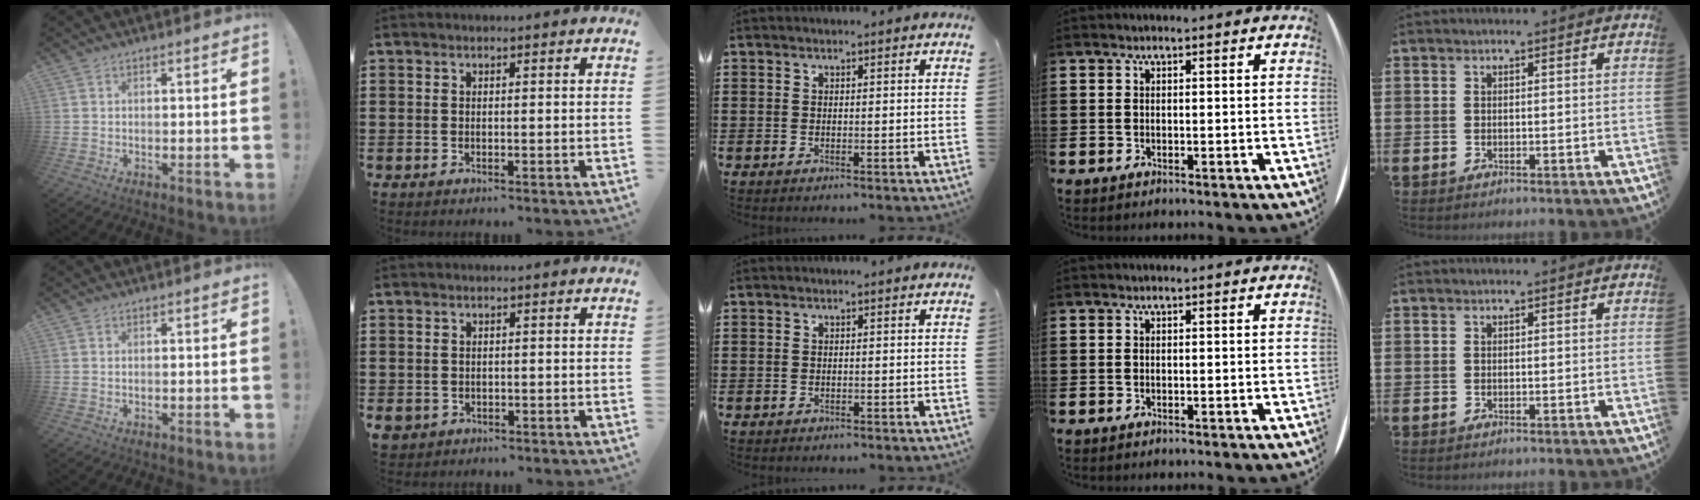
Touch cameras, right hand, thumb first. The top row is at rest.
{"index": {"total": 1.2, "force": [-0.5, 1.1, 0.2], "torque": [-0.016, 0.000, -0.016]}}